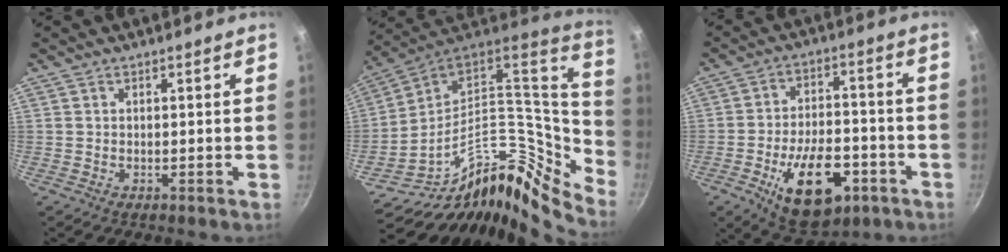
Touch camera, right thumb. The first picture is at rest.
{"total": 22.7, "force": [-11.6, 11.6, 15.7], "torque": [-0.148, 0.081, -0.203]}
{"total": 17.0, "force": [-6.7, 9.2, 12.6], "torque": [-0.171, 0.029, -0.095]}